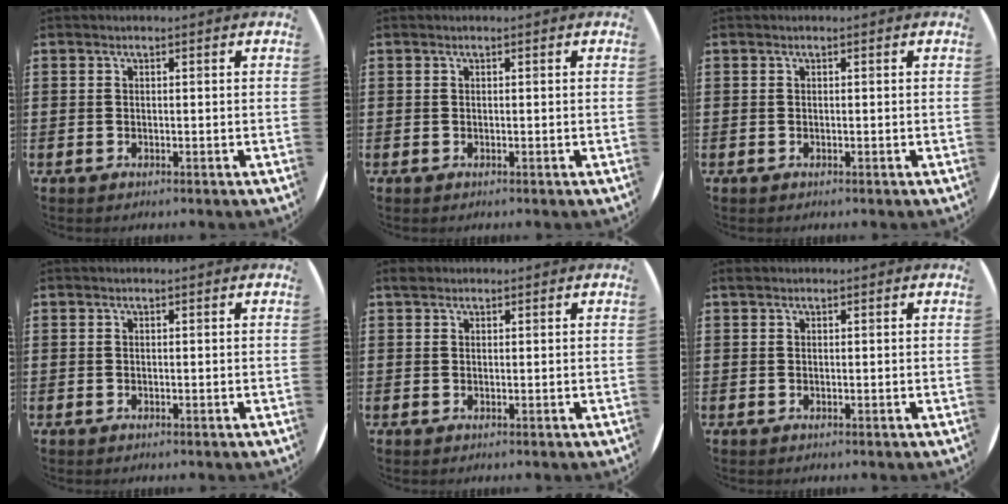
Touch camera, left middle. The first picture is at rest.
{"total": 0.0}
{"total": 0.0}
{"total": 0.0}
{"total": 1.0, "force": [0.8, 0.4, 0.2], "torque": [0.002, 0.001, 0.014]}
{"total": 0.0}